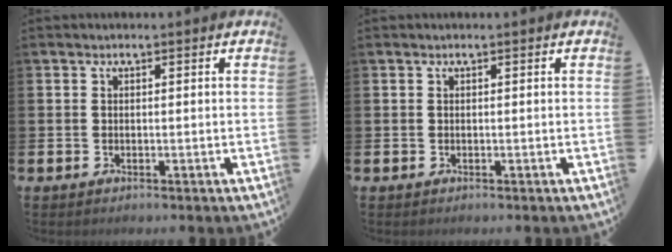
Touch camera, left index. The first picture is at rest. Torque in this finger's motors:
{"motor_torque": [-0.26, 0.19, 0.00, -0.01]}